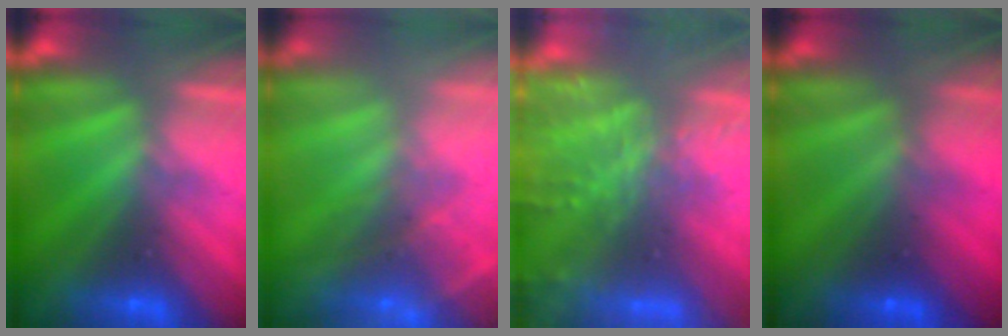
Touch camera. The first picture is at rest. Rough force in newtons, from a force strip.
{"total": 5.5}
{"total": 7.4}
{"total": 1.8}